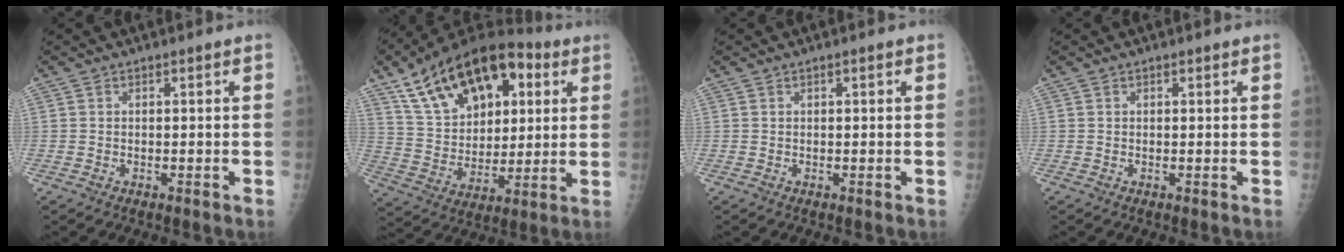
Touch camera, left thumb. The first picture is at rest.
{"total": 24.4, "force": [10.6, 14.4, 16.6], "torque": [-0.243, -0.001, 0.181]}
{"total": 0.7, "force": [0.3, 0.2, 0.6], "torque": [-0.009, 0.002, 0.003]}
{"total": 0.0}